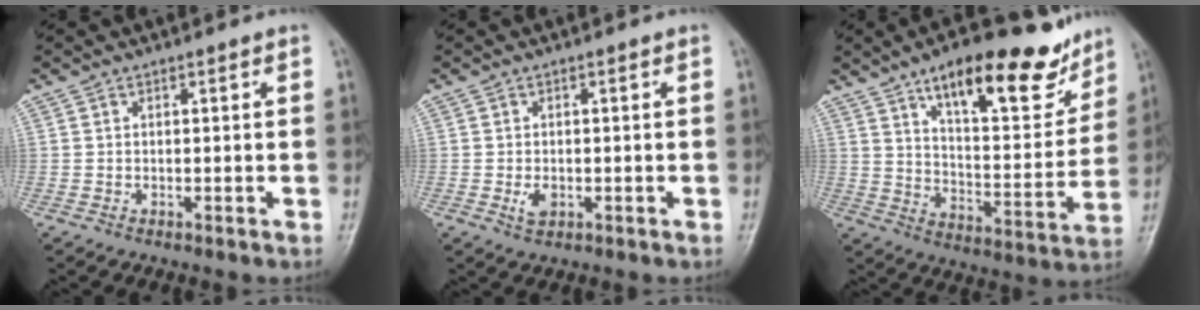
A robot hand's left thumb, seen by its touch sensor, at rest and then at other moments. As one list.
[{"total": 2.3, "force": [-0.5, 1.5, 1.6], "torque": [-0.029, -0.002, -0.007]}, {"total": 21.3, "force": [13.8, 7.5, 14.3], "torque": [-0.164, -0.063, 0.215]}]